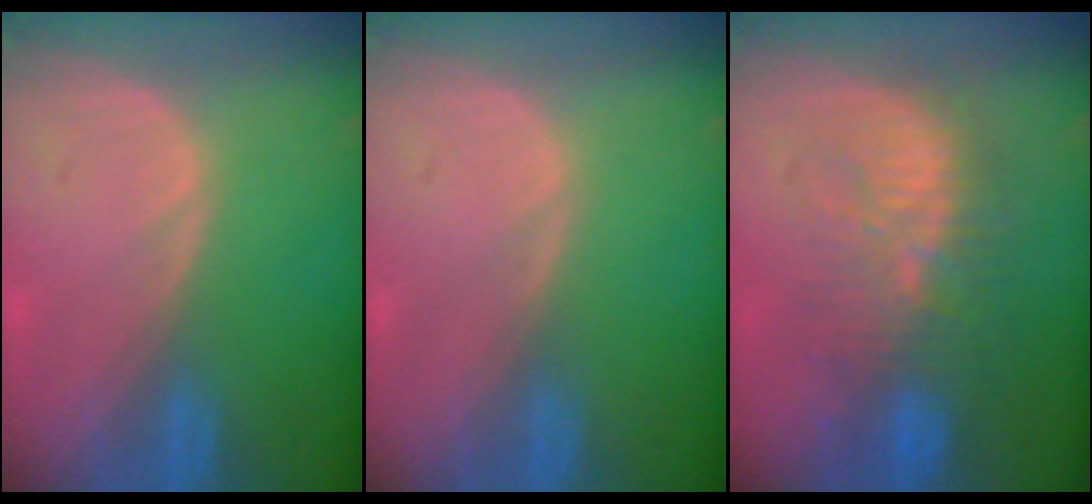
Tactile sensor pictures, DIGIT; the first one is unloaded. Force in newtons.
{"total": 0.0}
{"total": 9.3, "press": 9.0, "slide": 2.1}